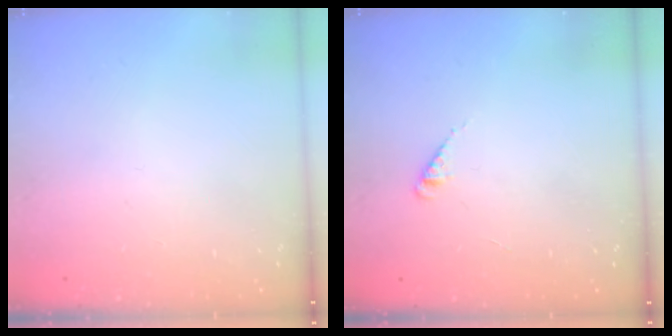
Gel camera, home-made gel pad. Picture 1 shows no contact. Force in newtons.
{"total": 1.9, "press": 1.9, "slide": 0.4}